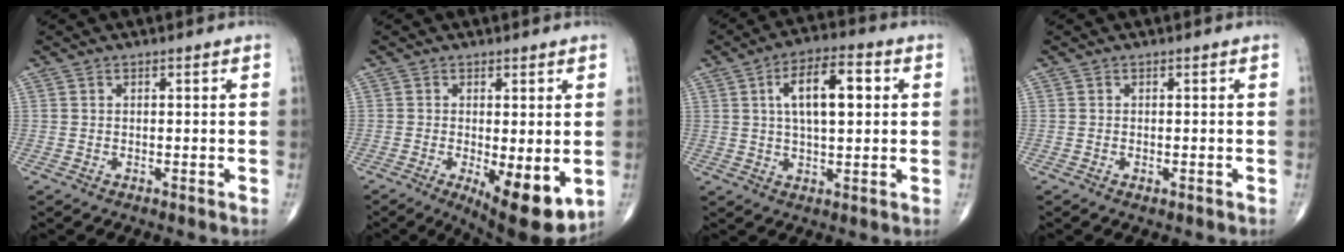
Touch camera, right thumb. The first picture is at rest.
{"total": 10.7, "force": [-2.6, 3.6, 9.8], "torque": [-0.138, -0.025, -0.028]}
{"total": 11.1, "force": [2.5, 4.6, 9.8], "torque": [-0.154, 0.011, 0.038]}
{"total": 0.7, "force": [-0.3, 0.3, 0.5], "torque": [-0.010, -0.001, -0.004]}